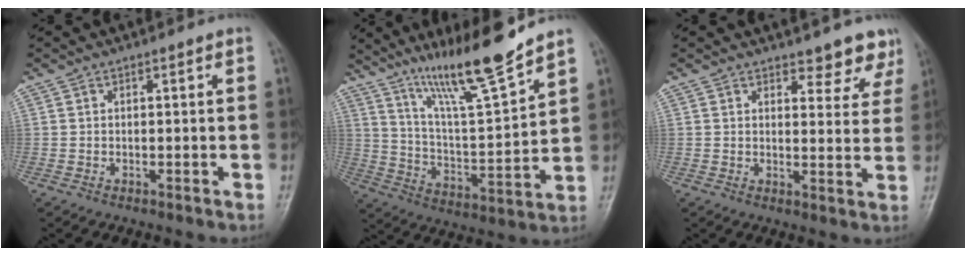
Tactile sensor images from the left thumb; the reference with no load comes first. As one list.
[{"total": 16.0, "force": [12.3, 0.7, 10.1], "torque": [-0.162, -0.075, 0.222]}, {"total": 5.4, "force": [4.6, 2.6, 0.9], "torque": [0.026, -0.029, 0.039]}]